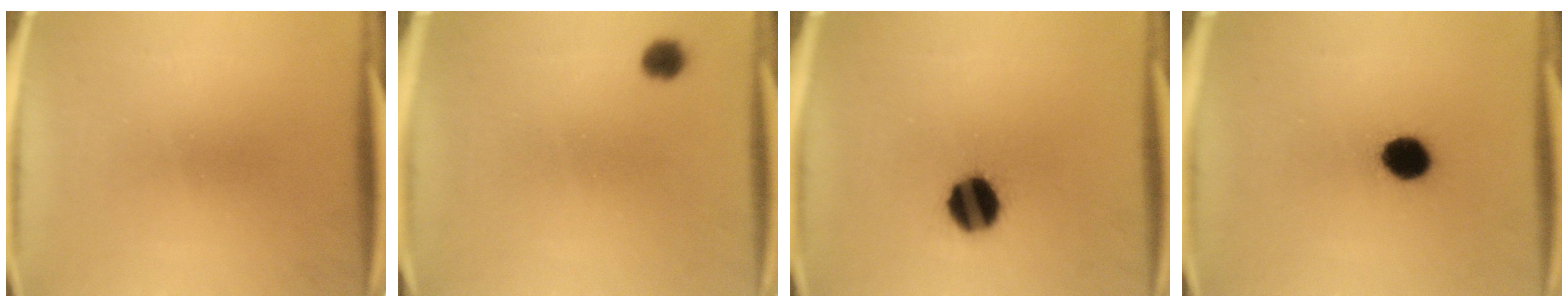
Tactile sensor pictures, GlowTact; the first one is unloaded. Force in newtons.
{"total": 2.6}
{"total": 10.8}
{"total": 8.0}